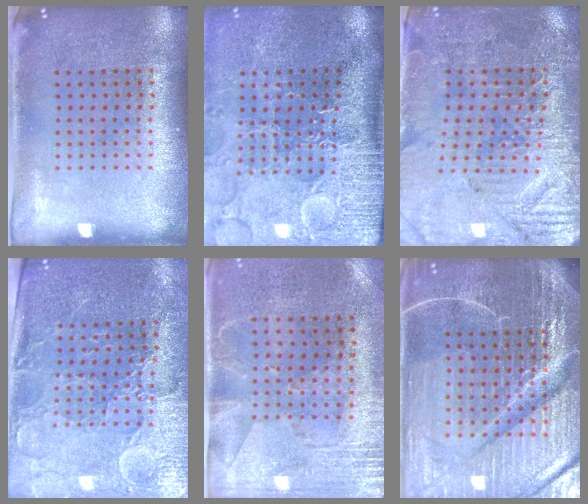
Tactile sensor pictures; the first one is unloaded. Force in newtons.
{"total": 4.5, "press": 3.8, "slide": 2.6}
{"total": 3.4, "press": 3.4, "slide": 0.6}
{"total": 3.6, "press": 3.3, "slide": 1.4}
{"total": 2.7, "press": 2.3, "slide": 1.5}
{"total": 6.9, "press": 6.0, "slide": 3.4}